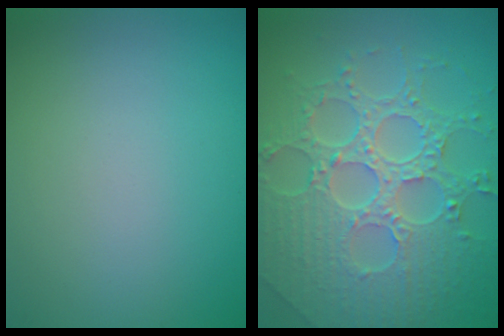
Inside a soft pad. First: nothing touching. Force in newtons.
{"total": 8.2, "press": 6.0, "slide": 5.6}